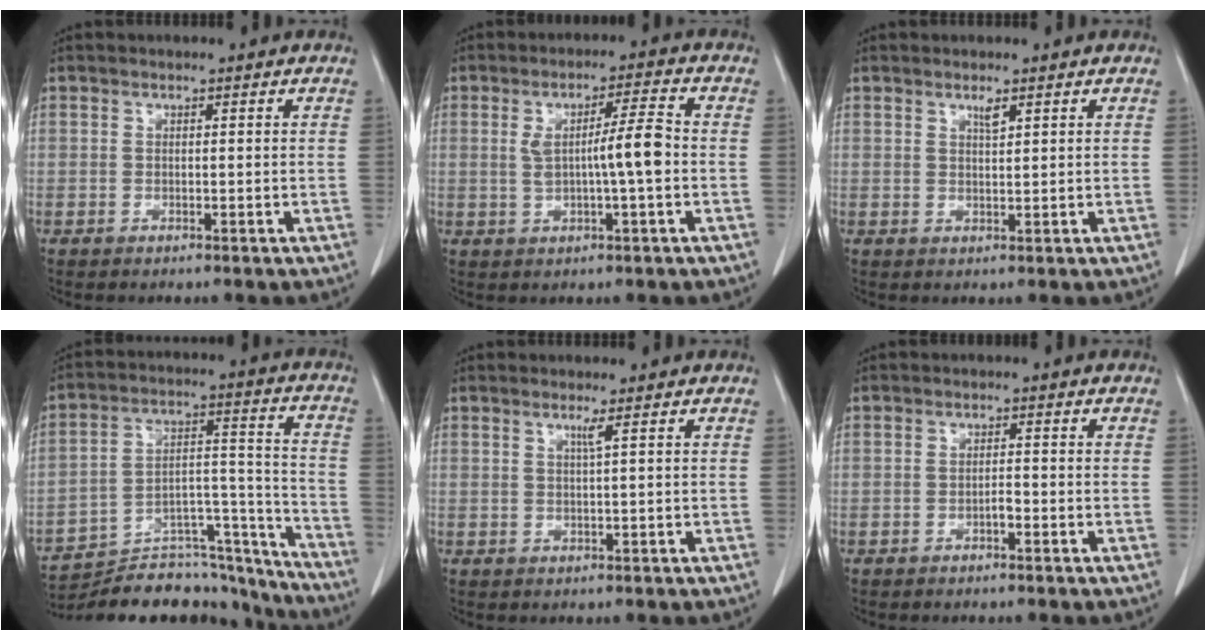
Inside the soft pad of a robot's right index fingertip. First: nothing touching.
{"total": 6.5, "force": [-0.1, 0.2, 6.5], "torque": [-0.107, 0.009, 0.003]}
{"total": 1.4, "force": [0.9, 0.1, 1.0], "torque": [-0.020, -0.004, 0.018]}
{"total": 24.0, "force": [-22.4, 5.6, 6.5], "torque": [-0.085, 0.044, -0.330]}
{"total": 1.2, "force": [0.5, -0.5, 1.0], "torque": [-0.027, -0.006, 0.014]}
{"total": 1.0, "force": [-0.6, 0.2, 0.8], "torque": [-0.011, 0.003, -0.008]}